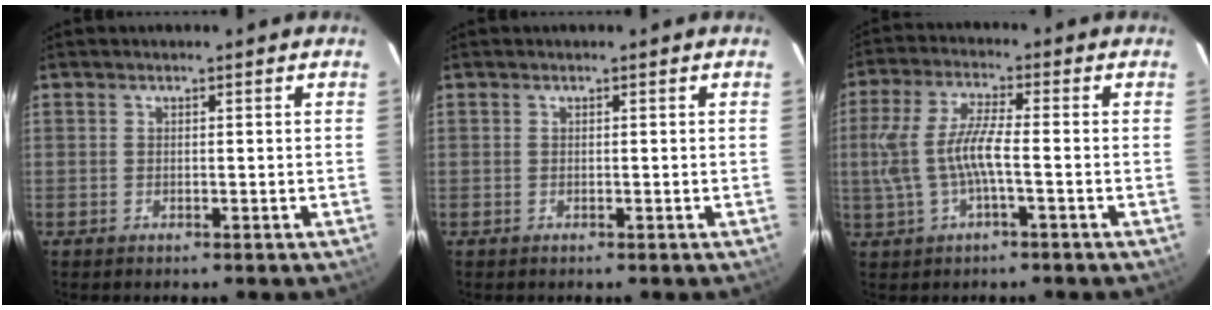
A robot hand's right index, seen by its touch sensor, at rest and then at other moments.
{"total": 0.0}
{"total": 8.6, "force": [-1.4, 1.8, 8.3], "torque": [-0.178, 0.004, -0.021]}